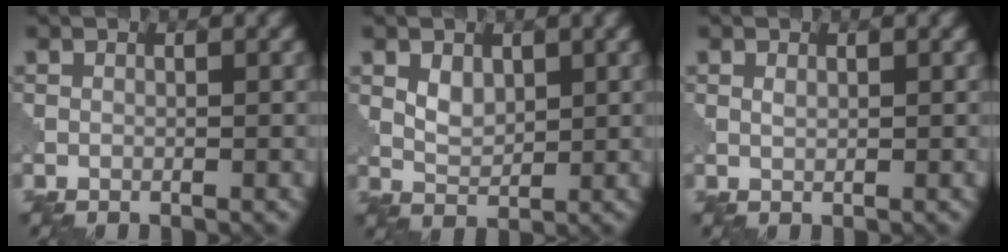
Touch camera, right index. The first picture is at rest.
{"total": 2.2, "force": [0.8, 1.4, 1.4], "torque": [-0.029, -0.003, 0.019]}
{"total": 0.6, "force": [0.3, 0.3, 0.4], "torque": [-0.013, 0.001, 0.006]}